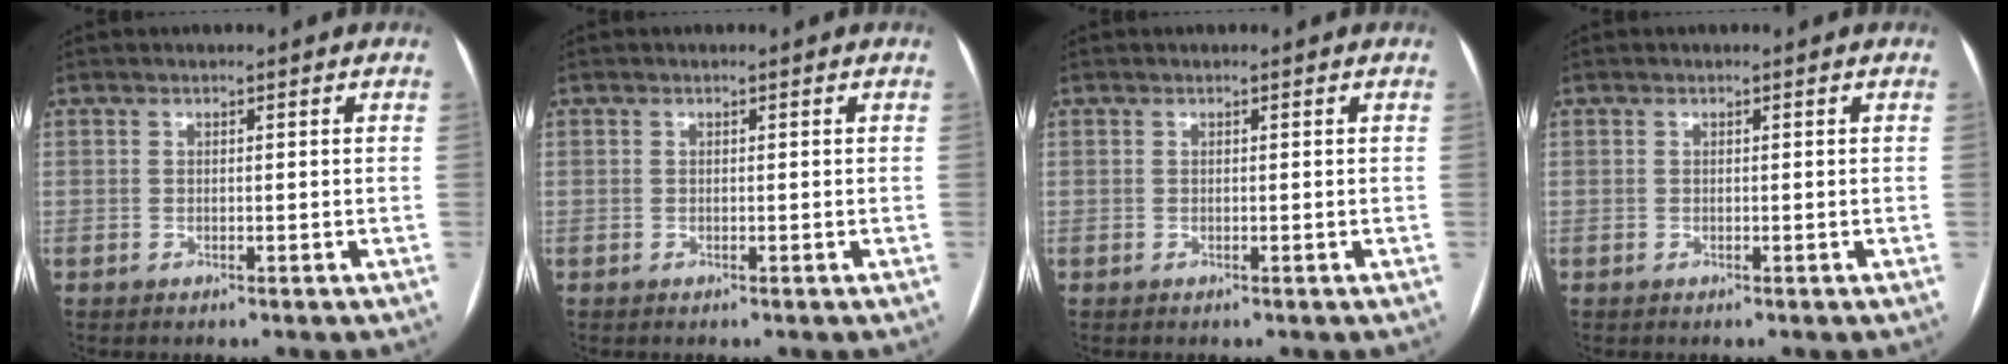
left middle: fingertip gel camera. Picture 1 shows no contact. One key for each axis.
{"total": 0.0}
{"total": 0.0}
{"total": 0.0}